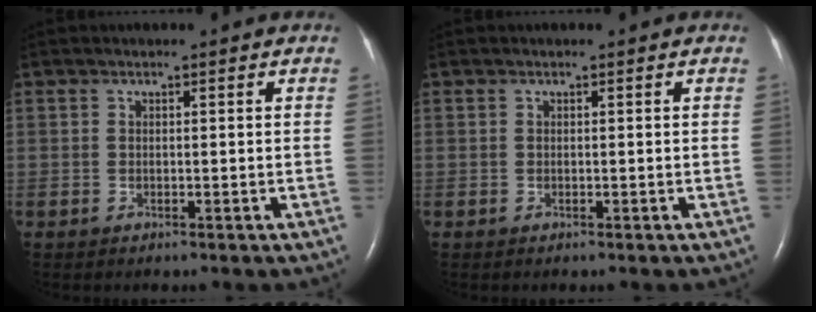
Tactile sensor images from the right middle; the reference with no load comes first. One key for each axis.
{"total": 0.0}